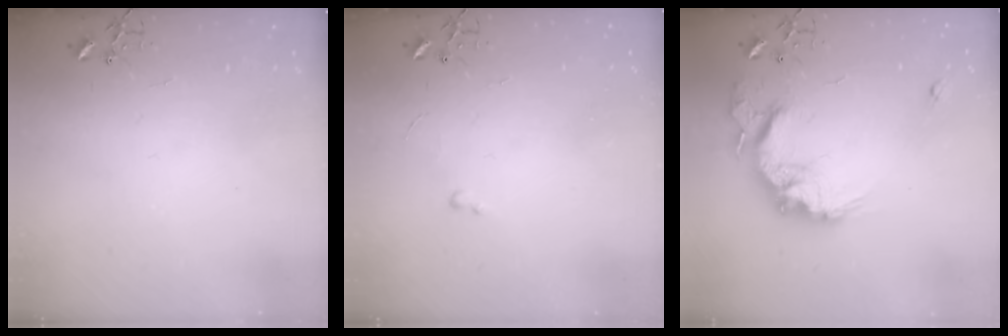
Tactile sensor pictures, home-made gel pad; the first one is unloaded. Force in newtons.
{"total": 2.0, "press": 2.0, "slide": 0.3}
{"total": 18.2, "press": 18.0, "slide": 2.2}